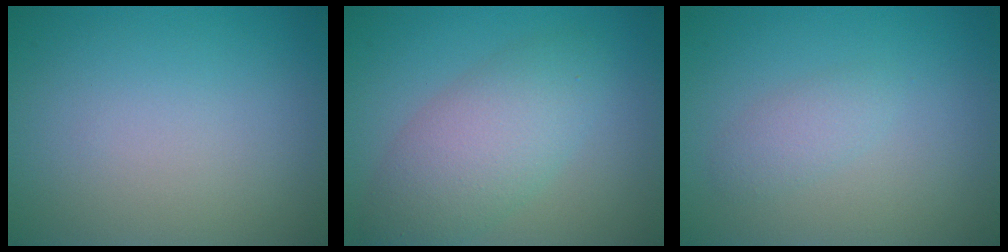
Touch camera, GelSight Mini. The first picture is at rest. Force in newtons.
{"total": 5.3, "press": 5.3, "slide": 0.3}
{"total": 1.6, "press": 1.6, "slide": 0.1}